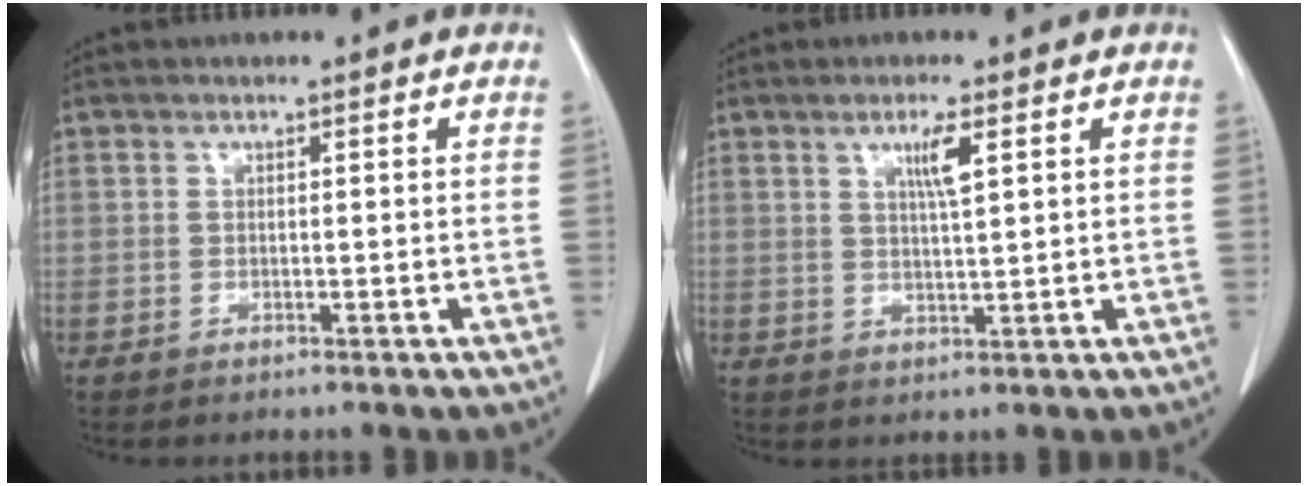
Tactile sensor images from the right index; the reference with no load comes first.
{"total": 3.7, "force": [1.6, 0.0, 3.3], "torque": [-0.059, -0.004, 0.029]}